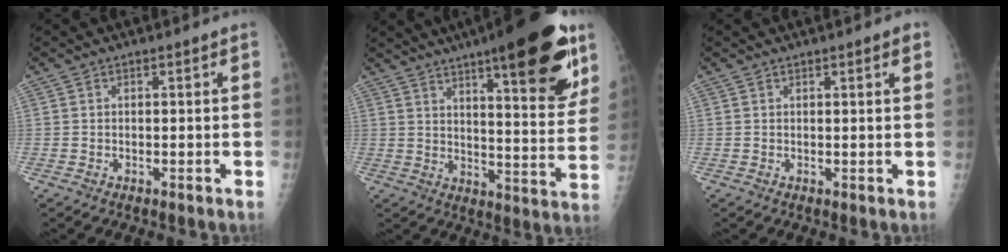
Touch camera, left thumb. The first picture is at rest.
{"total": 22.6, "force": [13.2, 5.2, 17.6], "torque": [-0.220, -0.054, 0.188]}
{"total": 1.7, "force": [1.0, 0.2, 1.4], "torque": [-0.018, -0.003, 0.012]}